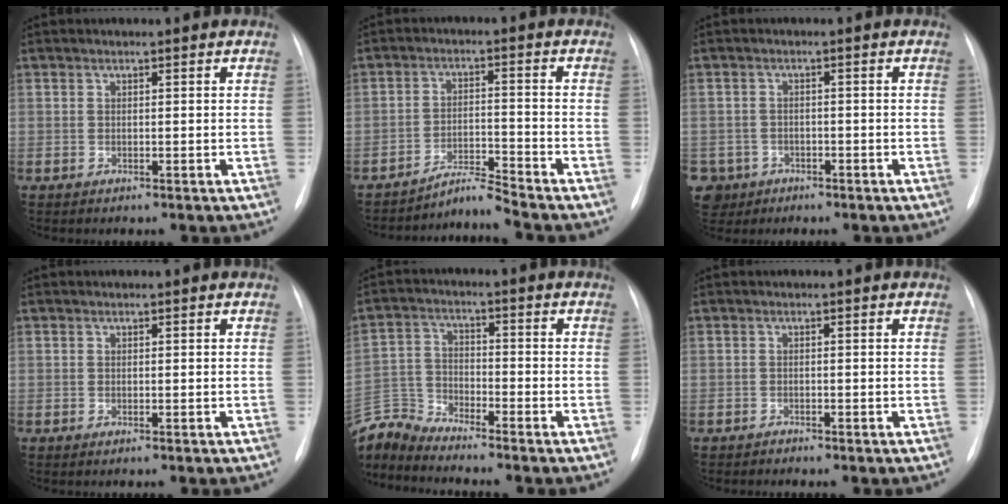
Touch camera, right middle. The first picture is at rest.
{"total": 4.5, "force": [-4.2, -1.6, -0.1], "torque": [-0.003, -0.011, -0.072]}
{"total": 6.5, "force": [-3.3, 5.6, 0.5], "torque": [-0.021, 0.009, -0.050]}
{"total": 0.0}
{"total": 8.3, "force": [-8.2, -0.3, 0.6], "torque": [-0.024, 0.008, -0.166]}
{"total": 0.6, "force": [-0.5, 0.1, -0.1], "torque": [-0.004, -0.001, -0.012]}